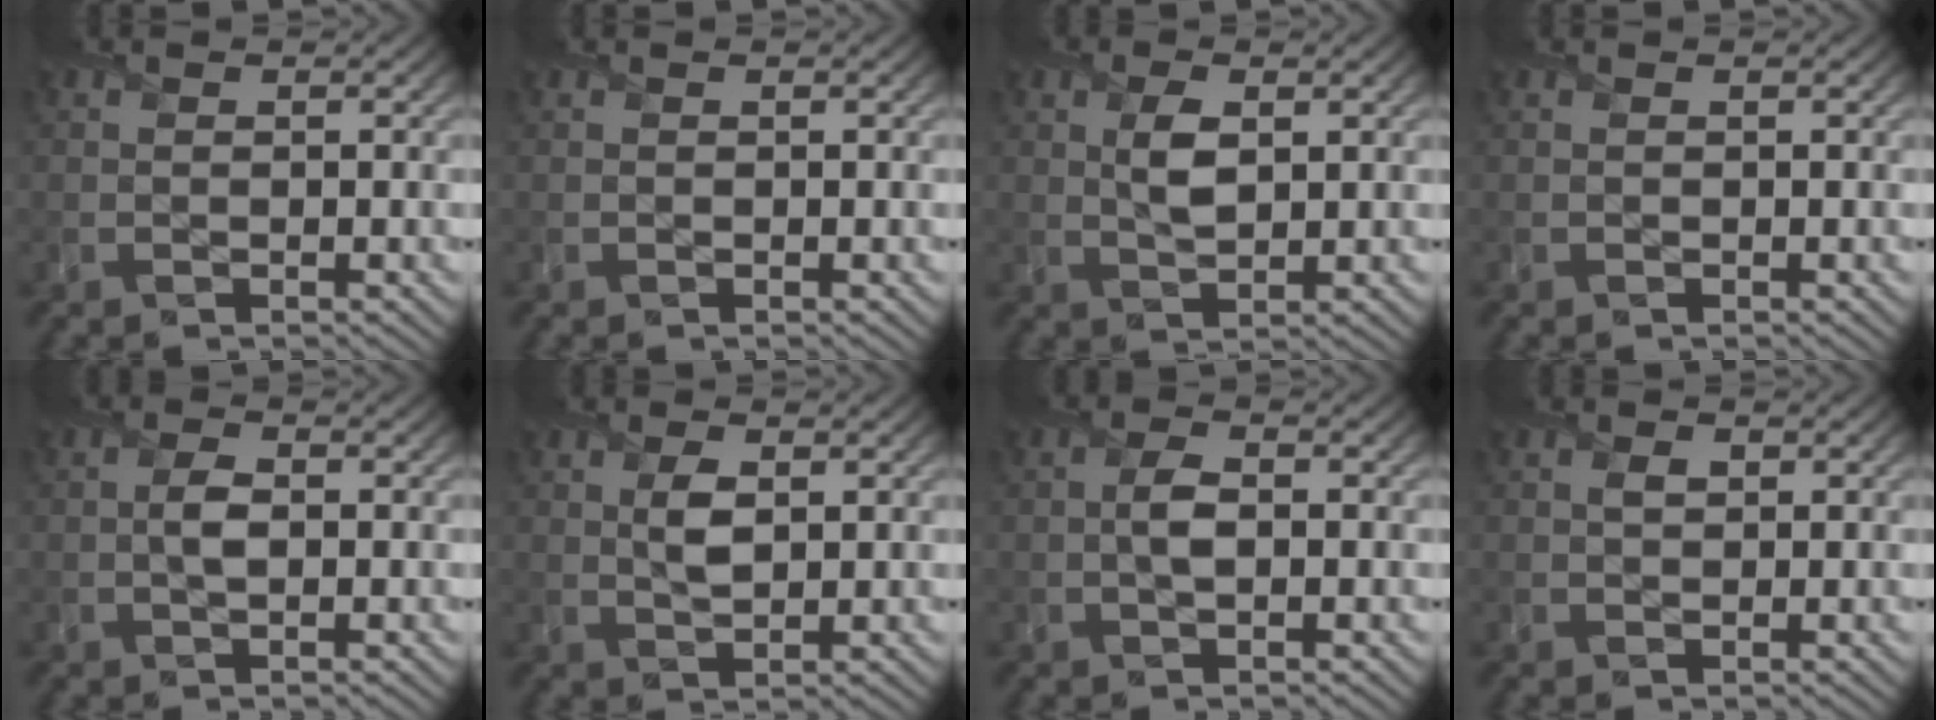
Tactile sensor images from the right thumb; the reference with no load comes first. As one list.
[{"total": 0.0}, {"total": 3.5, "force": [1.0, 1.8, 2.8], "torque": [-0.061, -0.002, 0.021]}, {"total": 0.0}, {"total": 2.1, "force": [-0.1, 1.1, 1.8], "torque": [-0.037, 0.002, -0.003]}, {"total": 2.9, "force": [0.8, 1.5, 2.3], "torque": [-0.050, -0.004, 0.019]}, {"total": 2.4, "force": [-0.1, 1.2, 2.1], "torque": [-0.042, 0.002, -0.004]}, {"total": 0.9, "force": [0.3, 0.7, 0.5], "torque": [-0.009, -0.003, 0.006]}]